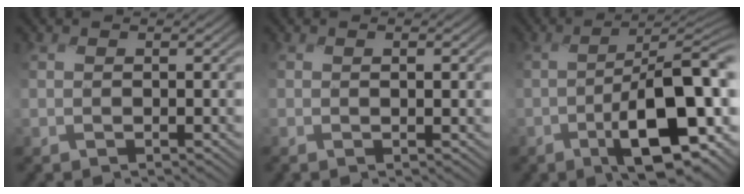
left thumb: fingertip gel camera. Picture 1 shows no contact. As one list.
[{"total": 0.8, "force": [0.2, 0.0, 0.7], "torque": [-0.003, -0.001, 0.001]}, {"total": 13.6, "force": [-3.6, 5.7, 11.8], "torque": [-0.186, -0.029, -0.059]}]